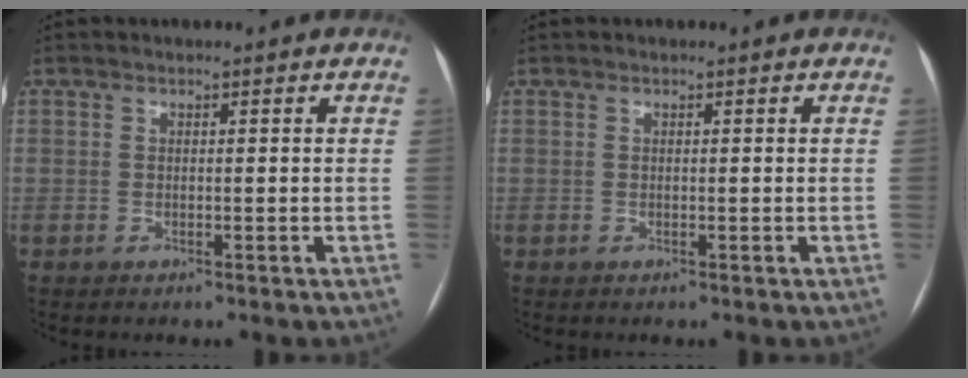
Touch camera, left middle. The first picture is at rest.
{"total": 0.0}